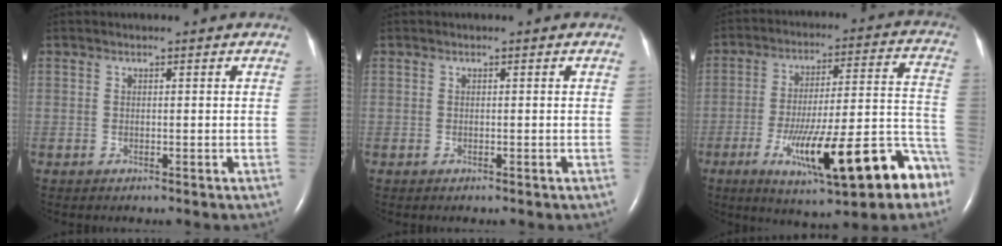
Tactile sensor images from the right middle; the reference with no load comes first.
{"total": 0.0}
{"total": 20.5, "force": [-10.2, 3.3, 17.4], "torque": [-0.221, 0.008, -0.142]}